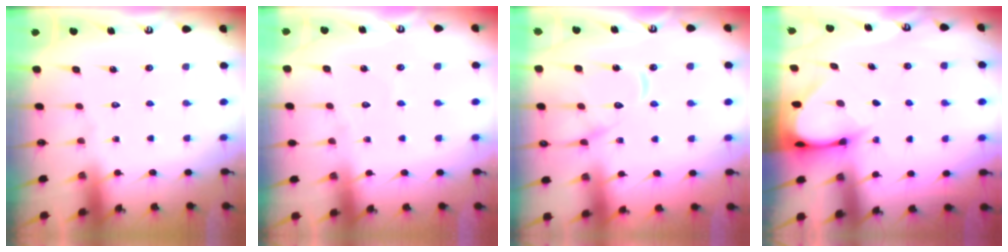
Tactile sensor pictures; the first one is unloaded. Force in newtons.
{"total": 2.6, "press": 2.6, "slide": 0.3}
{"total": 12.4, "press": 12.3, "slide": 1.2}
{"total": 3.5, "press": 3.5, "slide": 0.2}